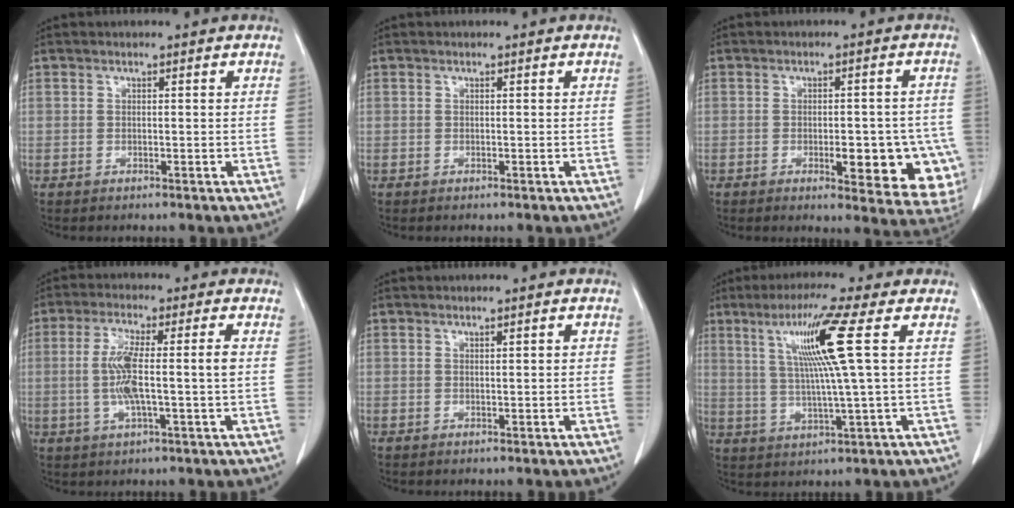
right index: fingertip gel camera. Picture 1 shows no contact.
{"total": 0.0}
{"total": 12.1, "force": [-4.2, 4.6, 10.4], "torque": [-0.074, 0.009, -0.040]}
{"total": 8.1, "force": [-0.4, 0.5, 8.1], "torque": [-0.164, 0.007, -0.009]}
{"total": 1.0, "force": [0.3, 0.1, 1.0], "torque": [-0.018, 0.002, 0.005]}
{"total": 10.4, "force": [3.3, -2.0, 9.6], "torque": [-0.177, 0.007, 0.068]}